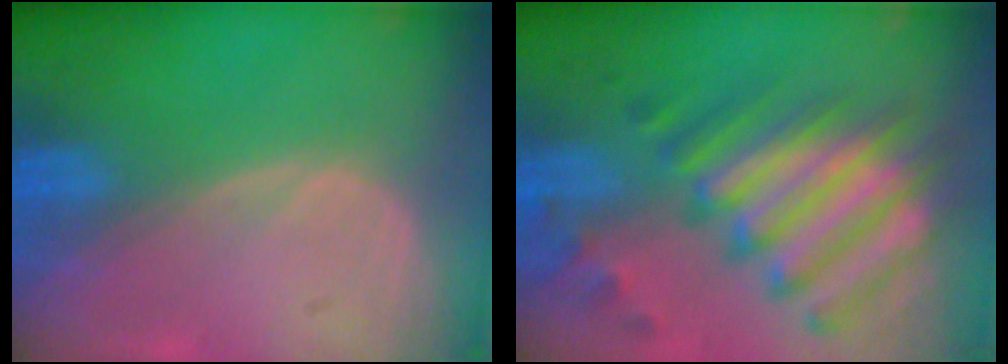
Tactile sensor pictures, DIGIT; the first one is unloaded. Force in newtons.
{"total": 12.2, "press": 10.5, "slide": 6.3}